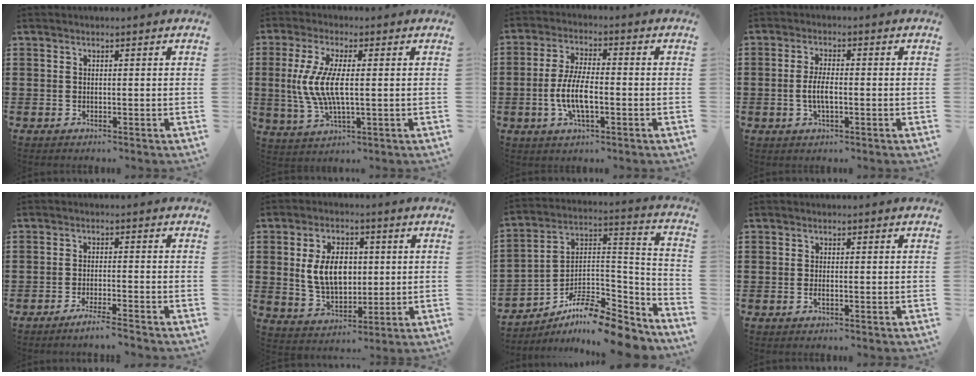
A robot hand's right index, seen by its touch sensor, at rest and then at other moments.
{"total": 8.0, "force": [0.0, 2.5, 7.6], "torque": [-0.174, -0.009, -0.009]}
{"total": 7.2, "force": [-1.8, 2.5, 6.5], "torque": [-0.145, -0.007, -0.040]}
{"total": 3.8, "force": [-0.7, 1.3, 3.5], "torque": [-0.077, -0.001, -0.019]}
{"total": 2.9, "force": [-2.6, -0.4, 1.2], "torque": [-0.018, 0.000, -0.050]}
{"total": 8.4, "force": [1.0, 5.3, 6.4], "torque": [-0.137, 0.010, 0.014]}
{"total": 10.1, "force": [-8.5, 2.5, 5.0], "torque": [-0.086, 0.015, -0.166]}
{"total": 0.8, "force": [-0.3, 0.2, 0.7], "torque": [-0.013, -0.003, -0.005]}